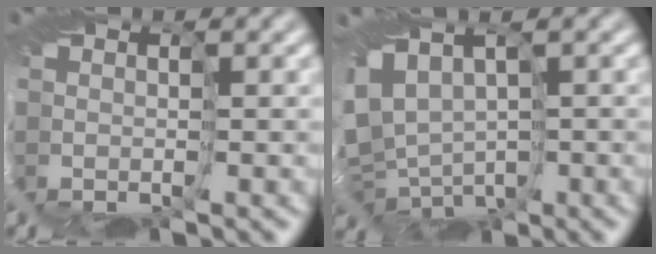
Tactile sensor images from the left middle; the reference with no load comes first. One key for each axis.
{"total": 6.2, "fx": -1.1, "fy": 4.1, "fz": 4.5, "tx": -0.094, "ty": -0.021, "tz": 0.000}